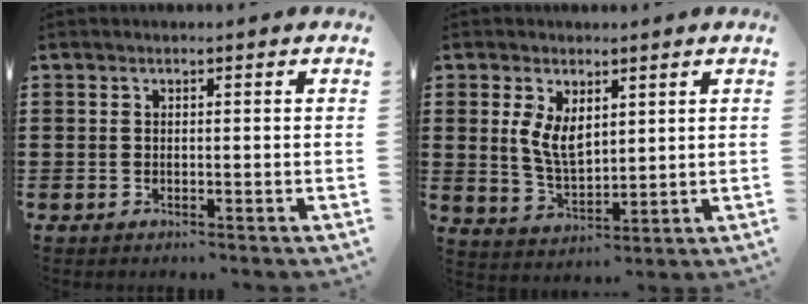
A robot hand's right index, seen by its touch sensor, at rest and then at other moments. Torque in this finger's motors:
{"motor_torque": [0.45, 0.37, 0.44, 0.14]}